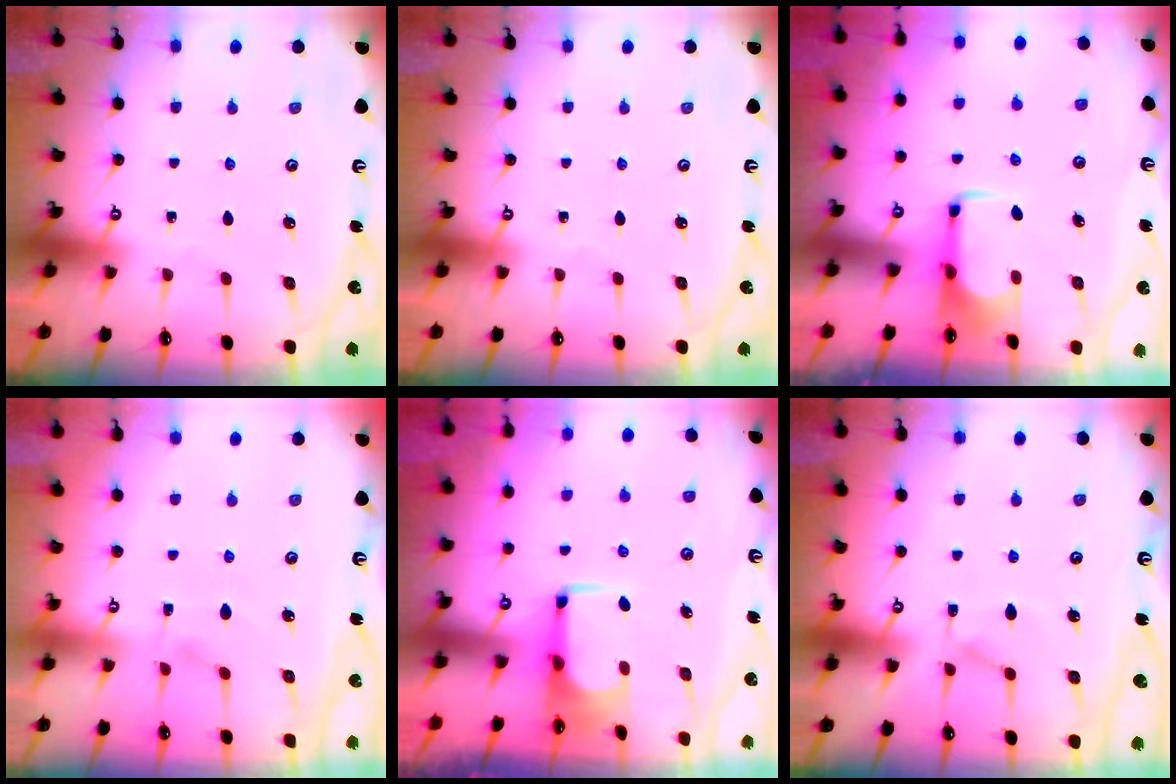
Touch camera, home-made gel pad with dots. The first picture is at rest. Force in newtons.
{"total": 0.0}
{"total": 2.0, "press": 2.0, "slide": 0.4}
{"total": 4.8, "press": 4.7, "slide": 0.9}
{"total": 1.9, "press": 1.9, "slide": 0.2}
{"total": 6.6, "press": 6.6, "slide": 0.5}